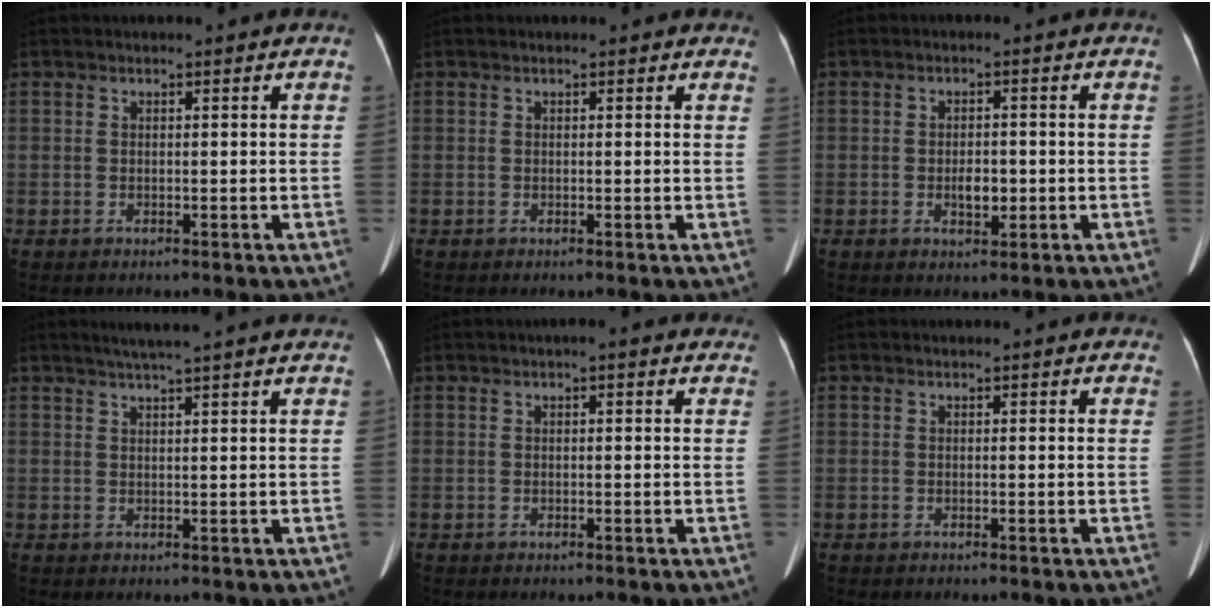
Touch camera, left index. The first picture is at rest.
{"total": 2.8, "force": [2.5, 1.0, 1.0], "torque": [-0.006, 0.006, 0.011]}
{"total": 3.0, "force": [-0.7, 1.5, 2.5], "torque": [-0.042, 0.002, -0.007]}
{"total": 9.0, "force": [7.7, -0.4, 4.8], "torque": [-0.071, 0.028, 0.090]}
{"total": 3.0, "force": [2.0, 0.9, 2.0], "torque": [-0.015, 0.018, 0.020]}
{"total": 2.6, "force": [2.3, 0.8, 0.9], "torque": [-0.009, 0.007, 0.011]}